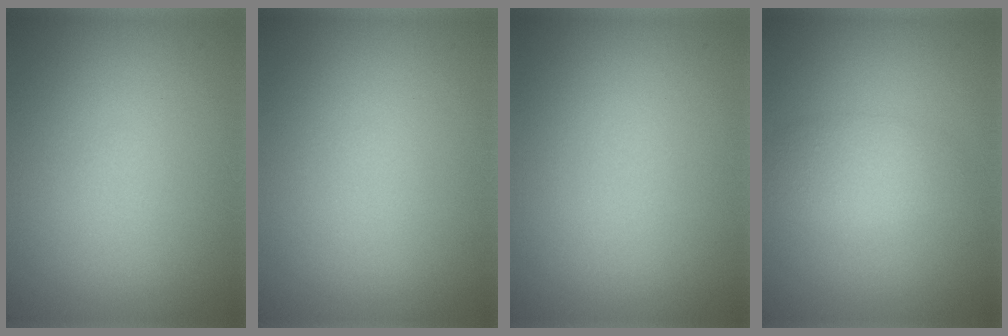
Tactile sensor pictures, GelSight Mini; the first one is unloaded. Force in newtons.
{"total": 0.0}
{"total": 0.0}
{"total": 2.5, "press": 2.5, "slide": 0.0}